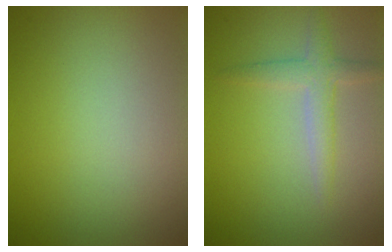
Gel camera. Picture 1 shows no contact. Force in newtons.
{"total": 2.2, "press": 2.2, "slide": 0.1}